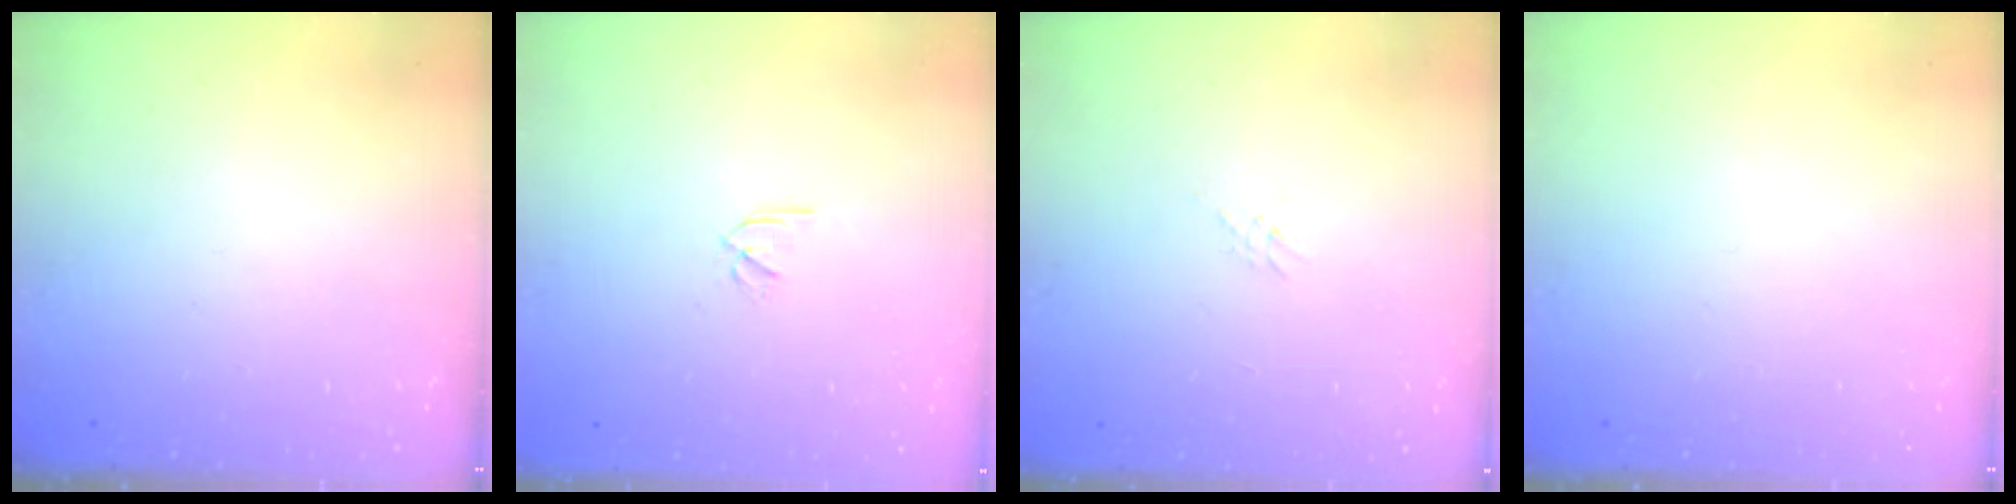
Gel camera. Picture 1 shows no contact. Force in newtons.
{"total": 1.8, "press": 1.7, "slide": 0.5}
{"total": 3.7, "press": 3.6, "slide": 0.7}
{"total": 0.0}